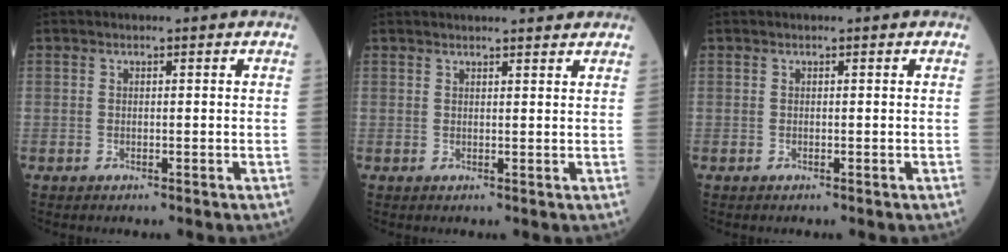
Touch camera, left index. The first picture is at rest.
{"total": 5.7, "force": [5.2, 0.7, 2.3], "torque": [-0.031, 0.017, 0.058]}
{"total": 0.0}